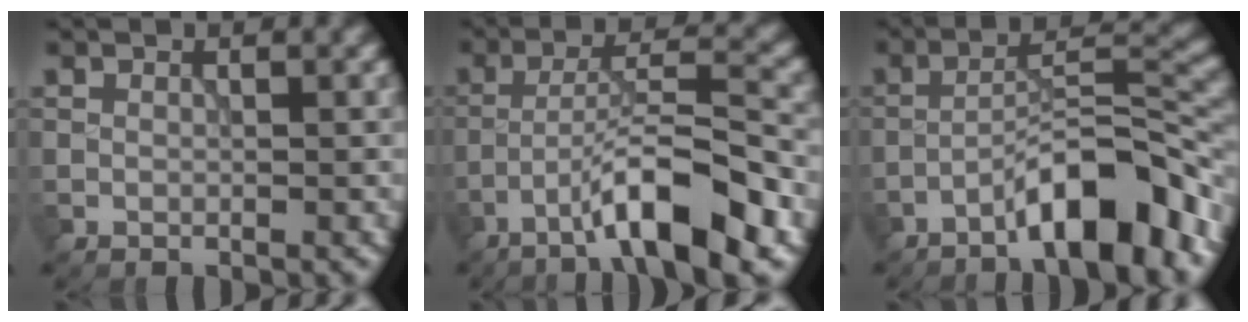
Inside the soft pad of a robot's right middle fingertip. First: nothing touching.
{"total": 8.7, "force": [-4.9, 1.3, 7.1], "torque": [-0.115, 0.021, -0.083]}
{"total": 8.3, "force": [-5.1, 1.7, 6.4], "torque": [-0.099, 0.021, -0.086]}